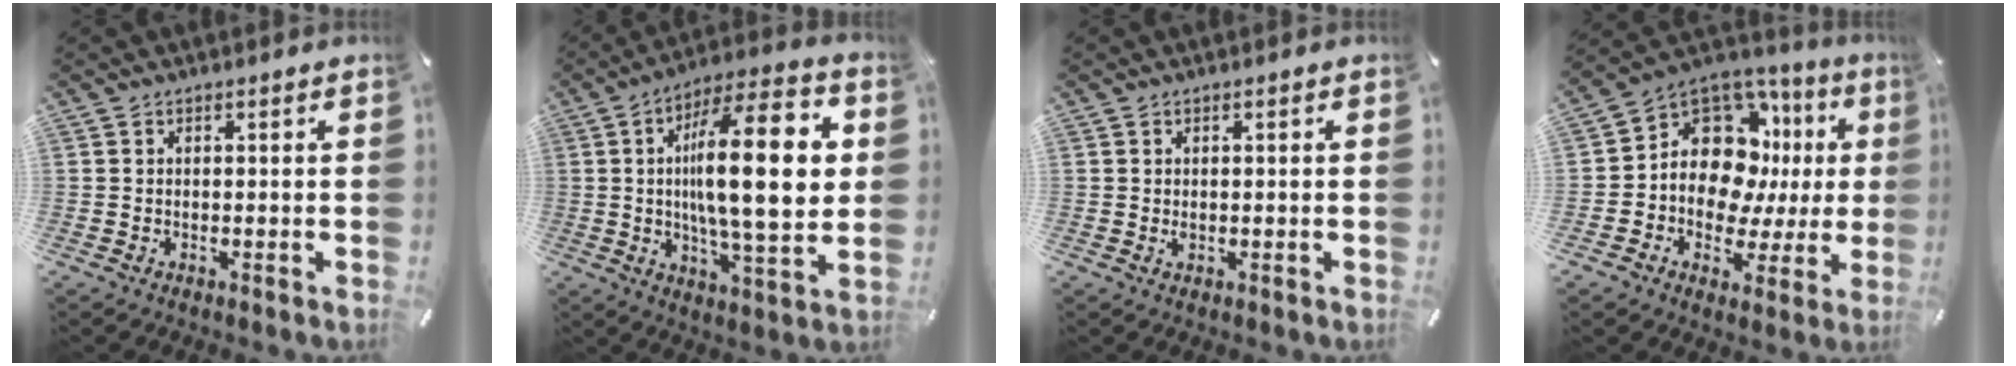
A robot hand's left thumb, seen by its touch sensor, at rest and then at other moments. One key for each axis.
{"total": 24.6, "fx": 3.5, "fy": 7.9, "fz": 23.0, "tx": -0.391, "ty": -0.011, "tz": 0.042}
{"total": 0.9, "fx": 0.0, "fy": 0.4, "fz": 0.8, "tx": -0.016, "ty": 0.002, "tz": -0.001}
{"total": 14.0, "fx": 2.8, "fy": 11.0, "fz": 8.3, "tx": -0.136, "ty": -0.033, "tz": 0.051}